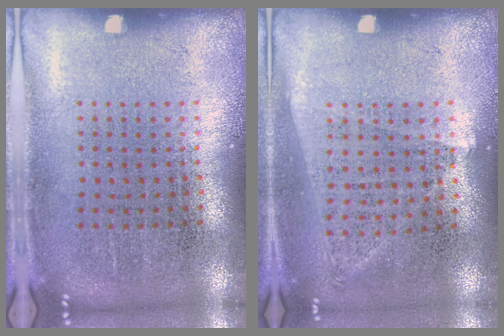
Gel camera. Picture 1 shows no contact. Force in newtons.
{"total": 1.0, "press": 0.9, "slide": 0.4}